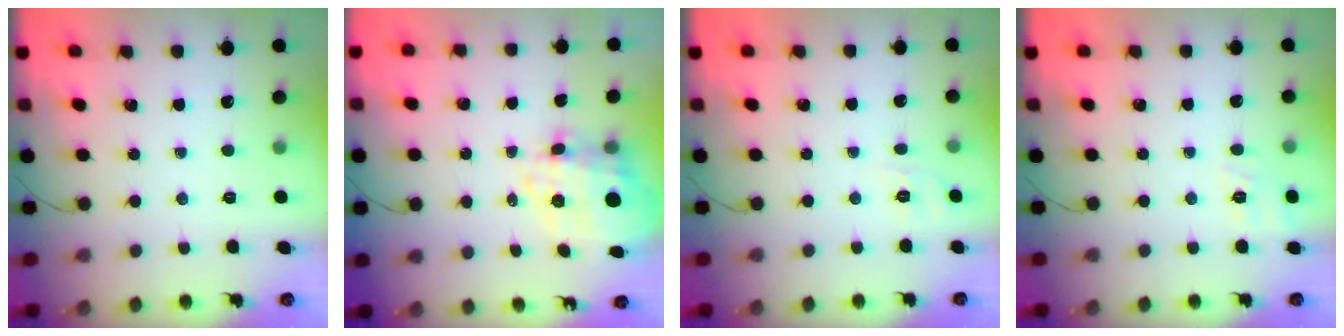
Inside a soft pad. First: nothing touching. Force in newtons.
{"total": 7.7, "press": 7.1, "slide": 3.1}
{"total": 4.2, "press": 3.7, "slide": 1.9}
{"total": 8.4, "press": 8.2, "slide": 1.5}